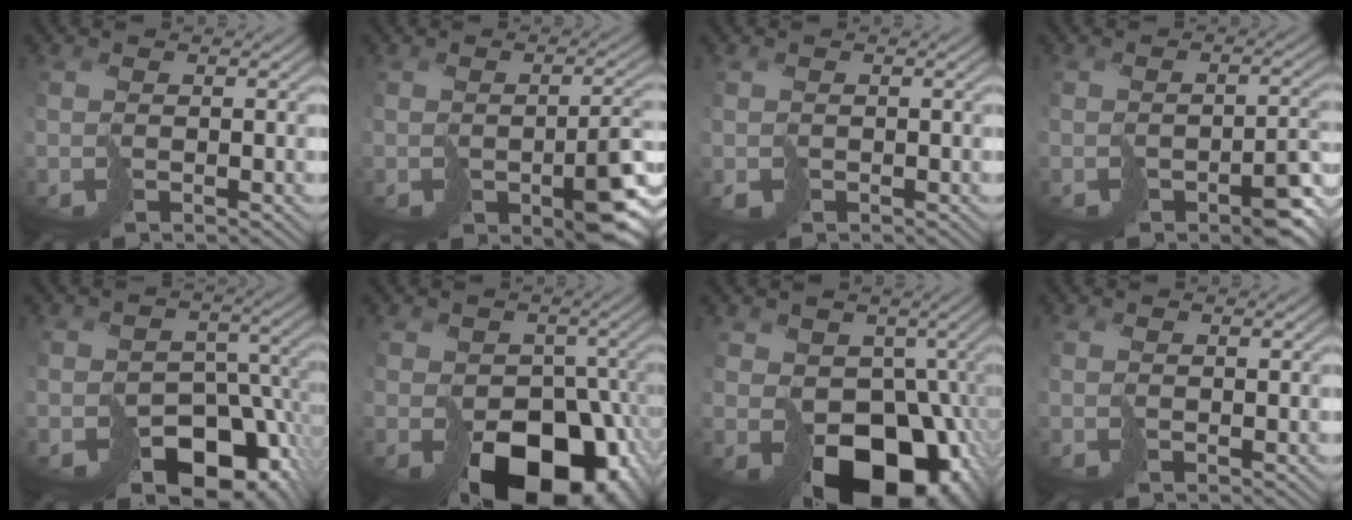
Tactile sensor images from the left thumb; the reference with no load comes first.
{"total": 7.8, "force": [-3.0, 3.1, 6.5], "torque": [-0.102, -0.019, -0.038]}
{"total": 1.1, "force": [-0.5, 0.8, 0.3], "torque": [-0.012, -0.006, -0.011]}
{"total": 6.3, "force": [-3.5, 2.5, 4.5], "torque": [-0.058, -0.011, -0.049]}
{"total": 16.6, "force": [-9.5, 10.9, 8.1], "torque": [-0.123, -0.036, -0.112]}
{"total": 17.2, "force": [-7.1, 11.5, 10.6], "torque": [-0.164, -0.033, -0.096]}
{"total": 18.7, "force": [-5.6, 13.7, 11.5], "torque": [-0.176, -0.047, -0.067]}
{"total": 0.7, "force": [0.4, 0.4, 0.4], "torque": [-0.006, 0.001, 0.006]}